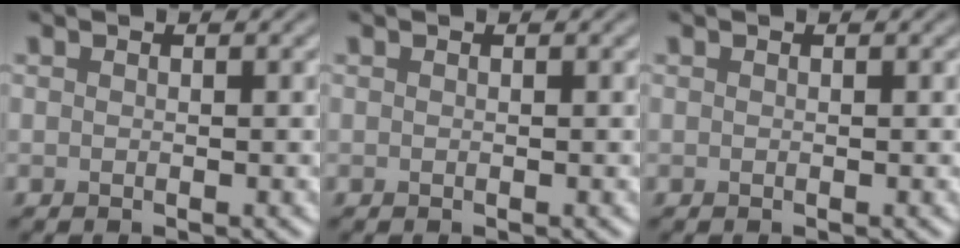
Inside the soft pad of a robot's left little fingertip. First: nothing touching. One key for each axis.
{"total": 0.0}
{"total": 0.0}